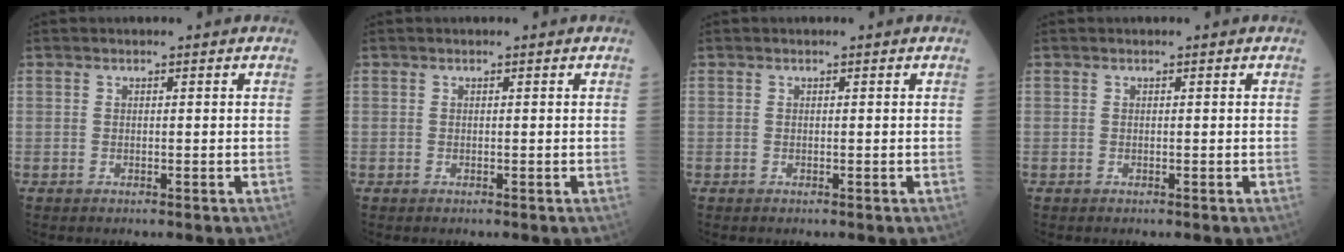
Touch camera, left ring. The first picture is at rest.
{"total": 0.0}
{"total": 0.0}
{"total": 0.0}